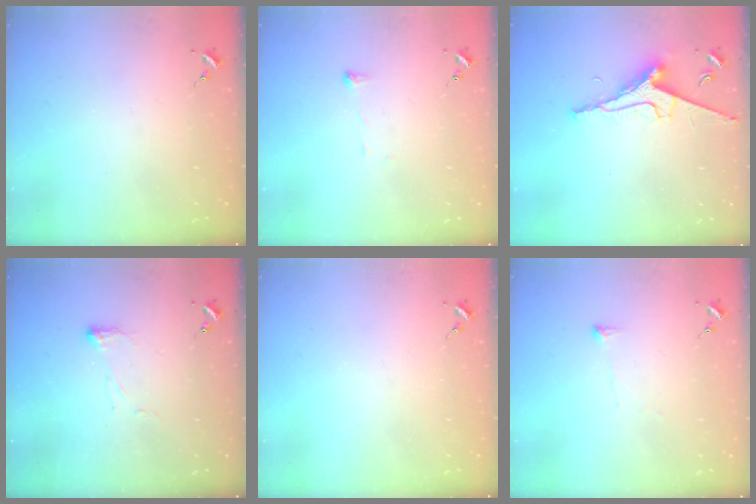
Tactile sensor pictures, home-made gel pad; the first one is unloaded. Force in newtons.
{"total": 3.3, "press": 3.2, "slide": 0.4}
{"total": 9.1, "press": 9.0, "slide": 1.2}
{"total": 4.0, "press": 3.8, "slide": 0.9}
{"total": 0.0}
{"total": 2.9, "press": 2.9, "slide": 0.4}